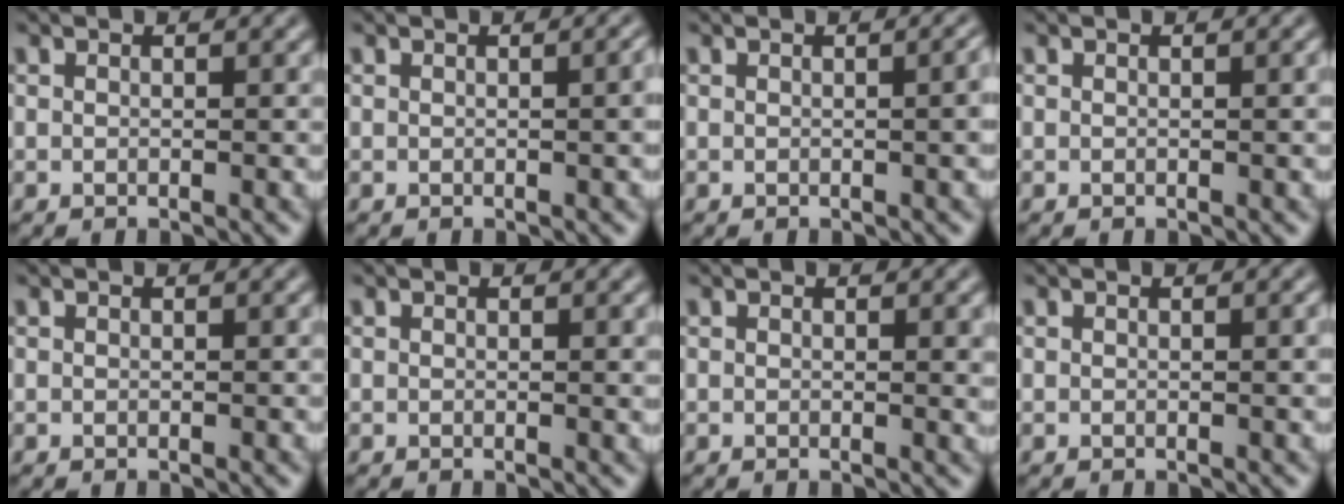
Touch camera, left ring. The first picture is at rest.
{"total": 1.9, "force": [0.1, 0.6, 1.9], "torque": [-0.017, 0.005, -0.001]}
{"total": 2.3, "force": [0.1, 0.8, 2.1], "torque": [-0.017, 0.005, 0.001]}
{"total": 0.7, "force": [0.0, 0.1, 0.7], "torque": [-0.008, 0.001, 0.001]}
{"total": 0.0}
{"total": 0.6, "force": [0.1, 0.1, 0.6], "torque": [-0.007, 0.000, 0.000]}
{"total": 0.9, "force": [0.3, 0.2, 0.9], "torque": [-0.008, 0.000, 0.003]}
{"total": 0.8, "force": [0.0, 0.1, 0.8], "torque": [-0.009, 0.001, 0.000]}